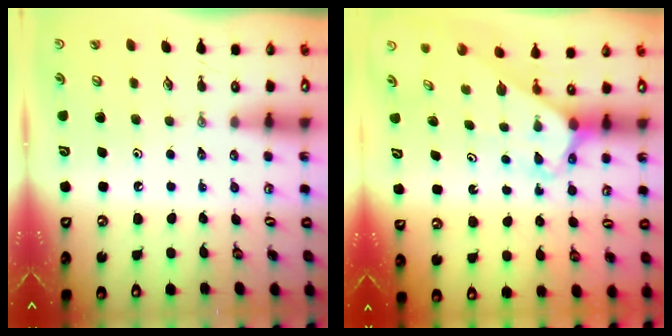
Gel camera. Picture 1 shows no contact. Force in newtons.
{"total": 2.8, "press": 2.8, "slide": 0.2}